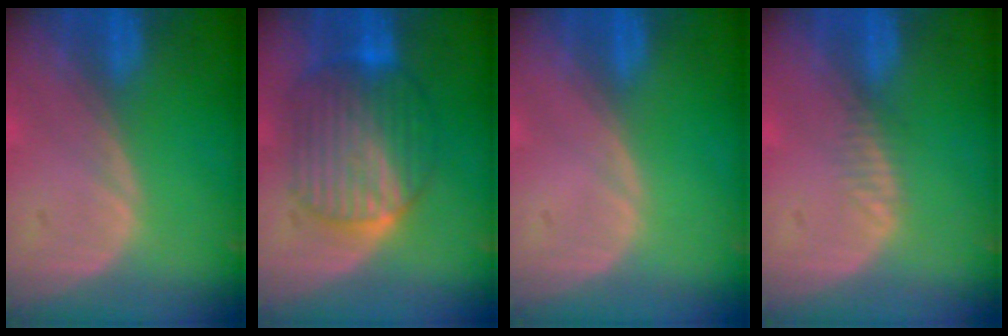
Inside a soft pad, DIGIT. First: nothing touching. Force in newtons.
{"total": 9.5, "press": 9.4, "slide": 0.9}
{"total": 0.0}
{"total": 1.3, "press": 1.1, "slide": 0.7}